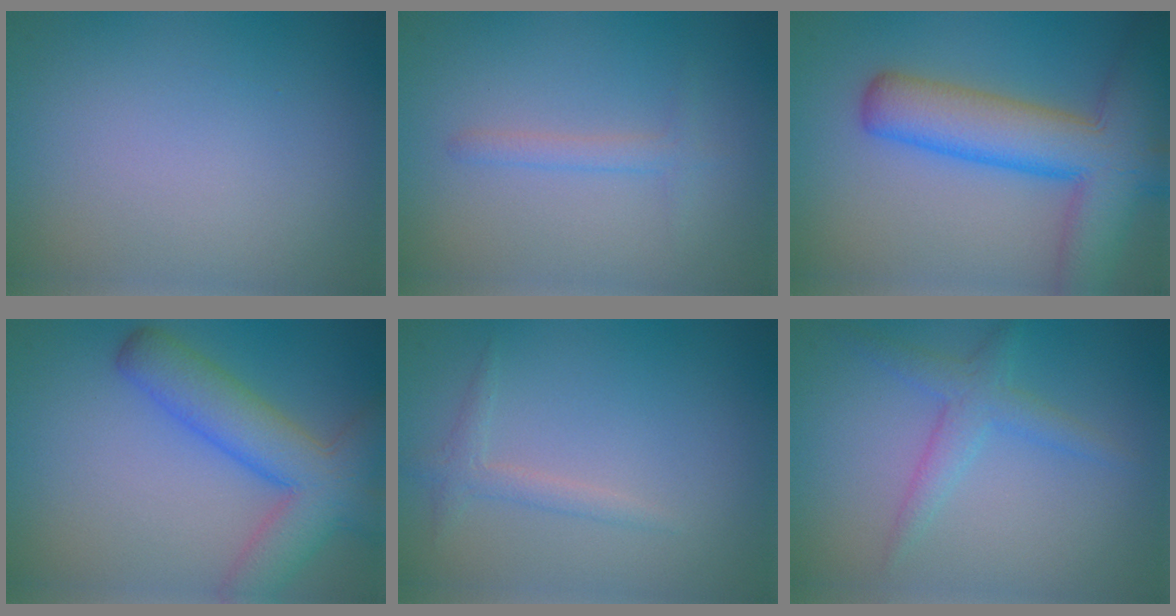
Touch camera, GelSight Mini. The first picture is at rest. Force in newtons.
{"total": 1.4, "press": 1.4, "slide": 0.1}
{"total": 9.4, "press": 9.4, "slide": 0.5}
{"total": 6.9, "press": 6.9, "slide": 0.3}
{"total": 1.4, "press": 1.4, "slide": 0.1}
{"total": 2.4, "press": 2.4, "slide": 0.1}